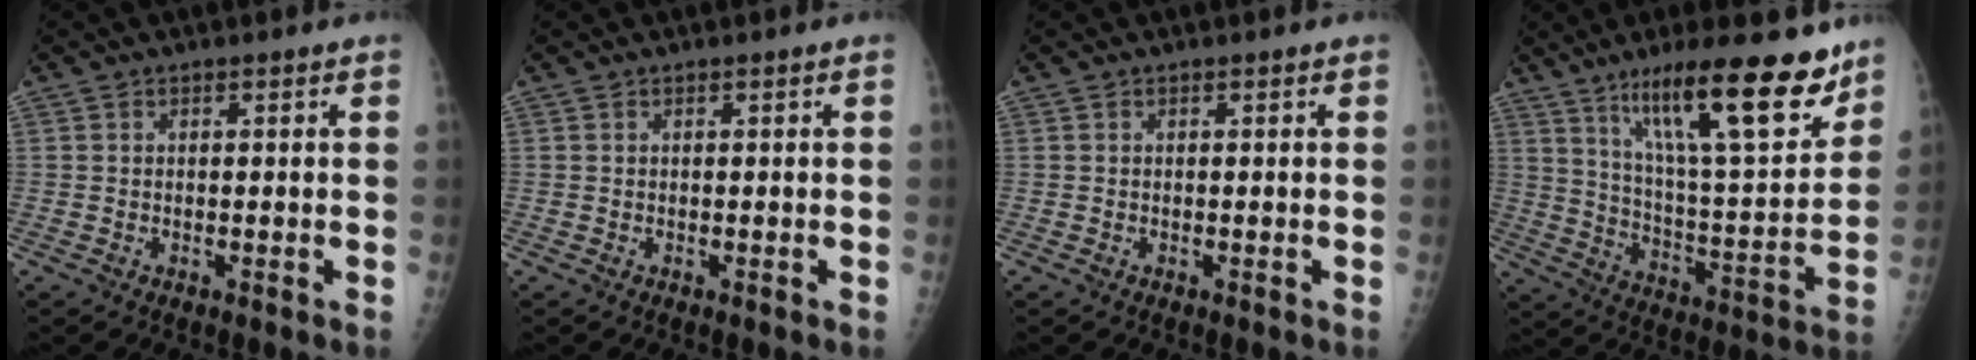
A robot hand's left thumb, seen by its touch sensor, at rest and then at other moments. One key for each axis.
{"total": 0.0}
{"total": 0.0}
{"total": 22.7, "fx": 14.5, "fy": 5.2, "fz": 16.6, "tx": -0.237, "ty": -0.068, "tz": 0.240}